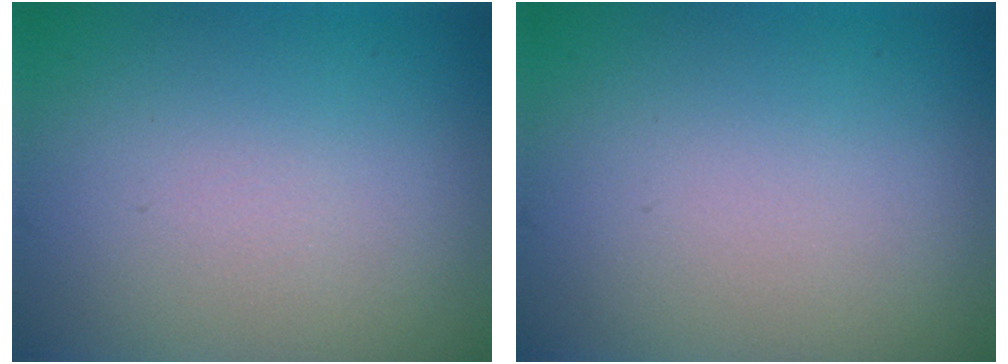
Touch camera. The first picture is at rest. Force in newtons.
{"total": 0.0}